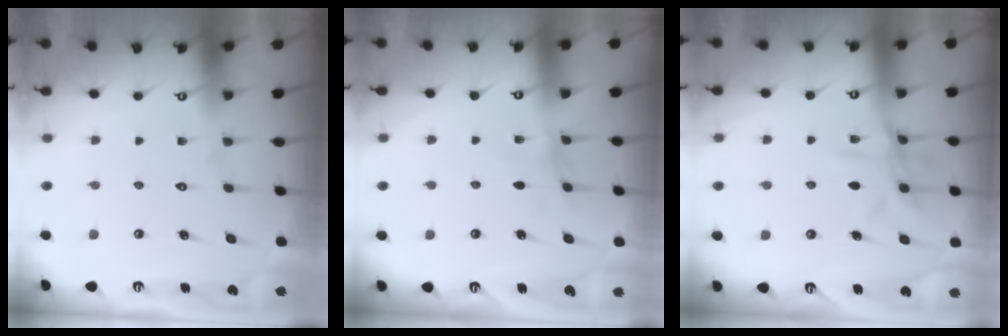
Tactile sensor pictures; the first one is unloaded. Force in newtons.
{"total": 3.0, "press": 3.0, "slide": 0.4}
{"total": 9.3, "press": 9.3, "slide": 0.8}